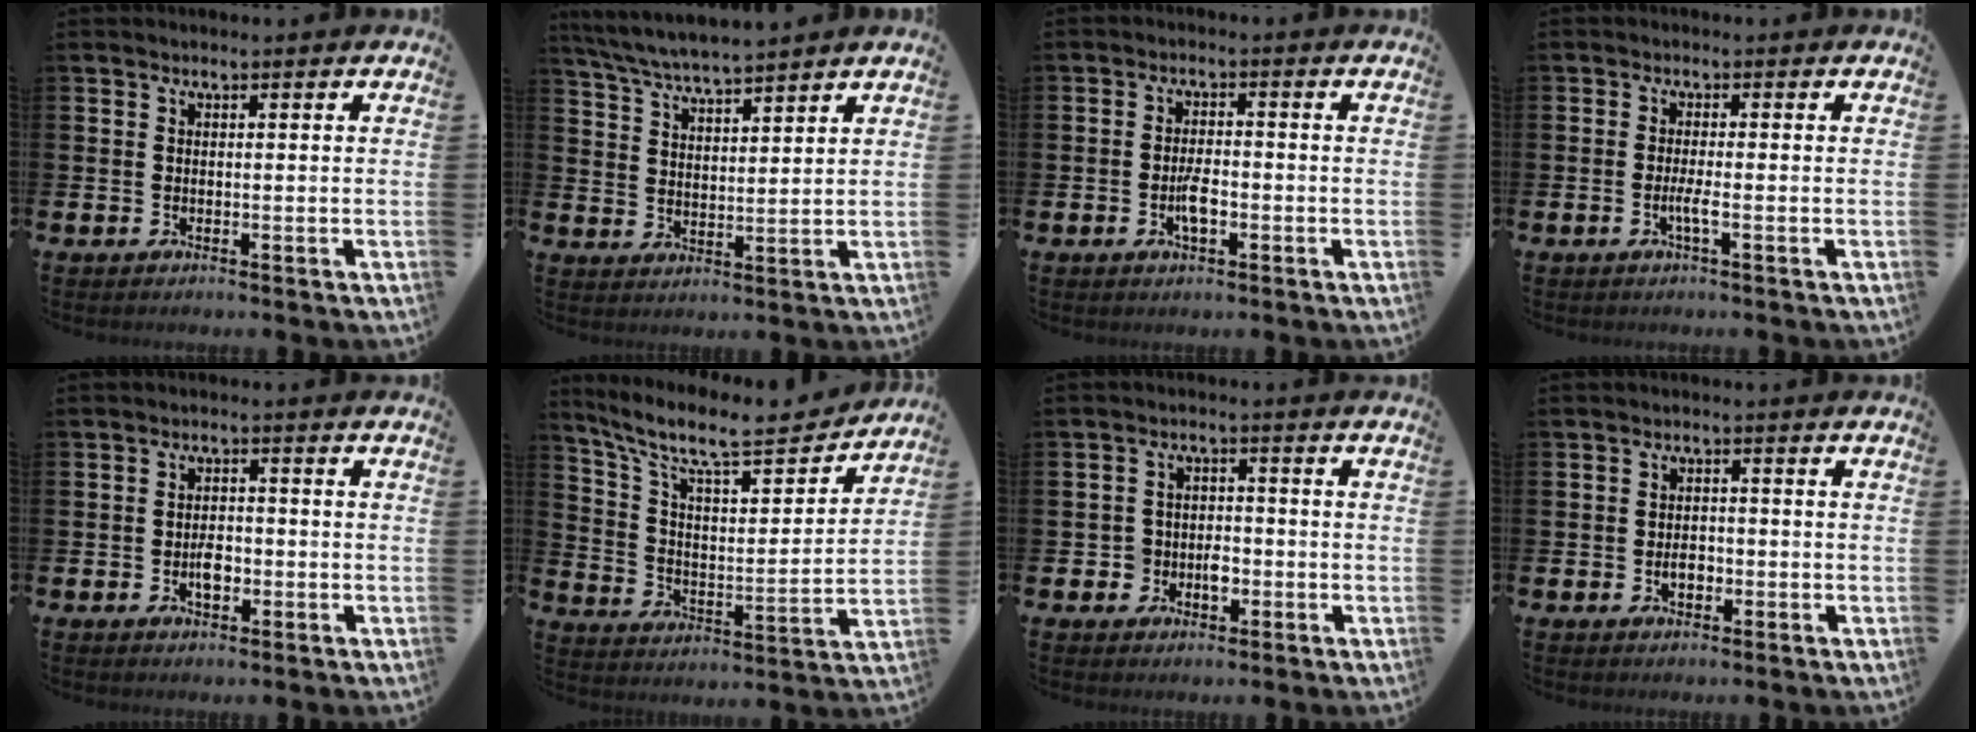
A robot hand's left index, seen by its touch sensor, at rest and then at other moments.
{"total": 5.4, "force": [5.2, 0.0, 1.2], "torque": [-0.049, -0.026, 0.095]}
{"total": 3.2, "force": [-1.0, 1.2, 2.8], "torque": [-0.049, 0.002, -0.018]}
{"total": 1.9, "force": [-0.7, 0.1, 1.8], "torque": [-0.041, 0.002, -0.012]}
{"total": 2.8, "force": [-0.9, 1.7, 2.1], "torque": [-0.039, 0.003, -0.016]}
{"total": 9.7, "force": [8.3, 2.1, 4.6], "torque": [-0.124, -0.057, 0.138]}
{"total": 3.2, "force": [-1.4, 2.6, 1.2], "torque": [-0.023, 0.003, -0.034]}
{"total": 2.4, "force": [-0.8, 1.6, 1.6], "torque": [-0.022, -0.001, -0.017]}